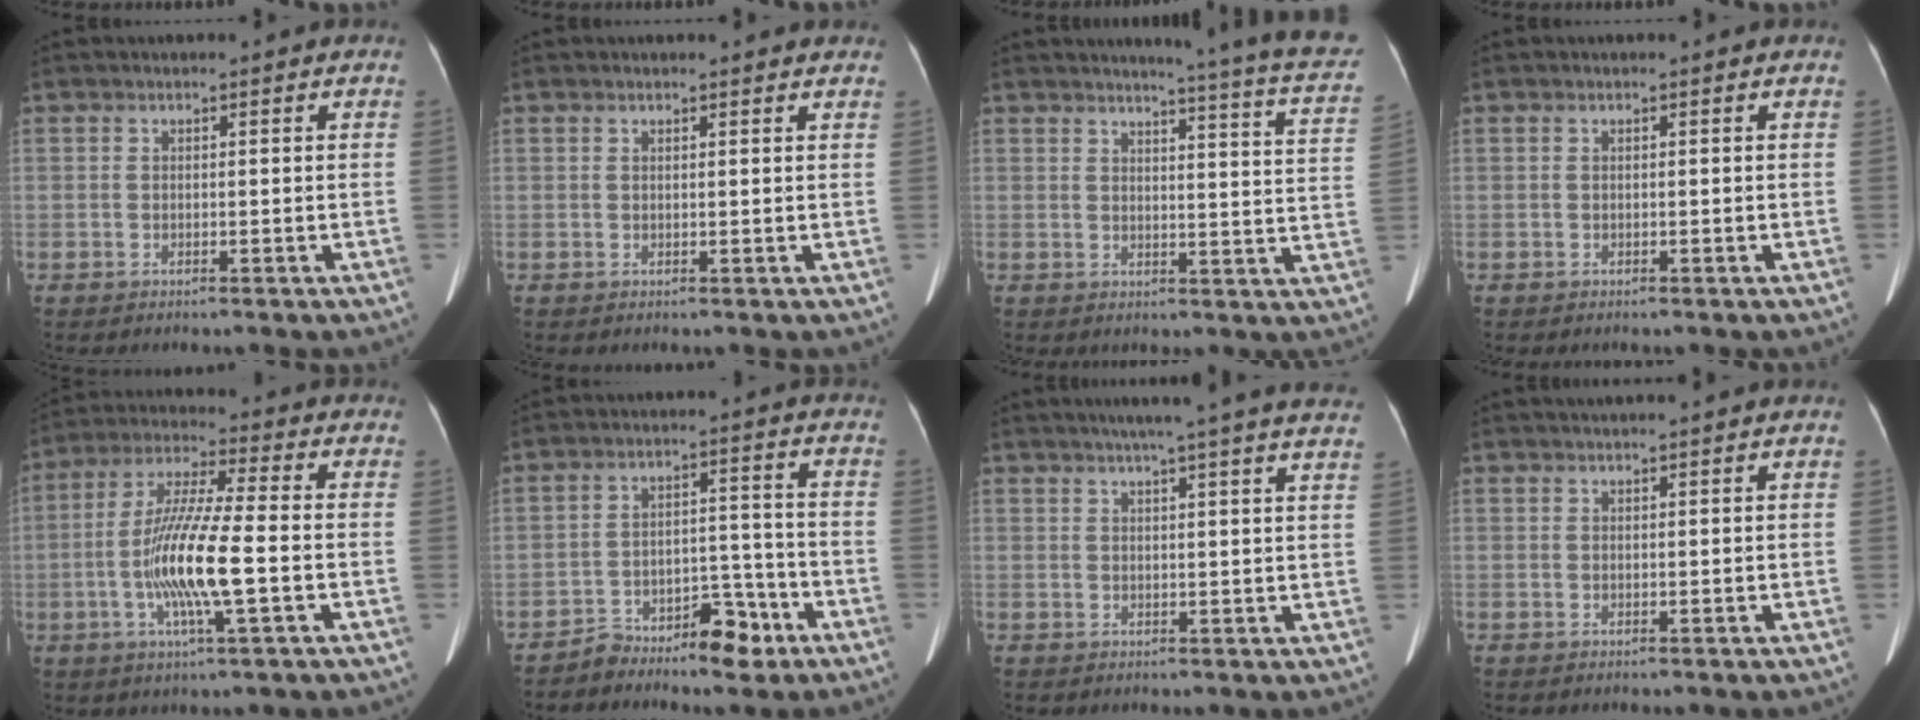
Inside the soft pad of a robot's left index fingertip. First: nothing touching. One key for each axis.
{"total": 2.7, "fx": 2.6, "fy": 0.3, "fz": 0.6, "tx": -0.009, "ty": -0.003, "tz": 0.019}
{"total": 16.2, "fx": 14.6, "fy": -0.5, "fz": 7.0, "tx": -0.086, "ty": -0.082, "tz": 0.143}
{"total": 0.0}
{"total": 13.2, "fx": -2.6, "fy": 1.1, "fz": 12.9, "tx": -0.255, "ty": -0.003, "tz": -0.051}
{"total": 6.6, "fx": -5.4, "fy": 2.7, "fz": 2.6, "tx": -0.027, "ty": 0.012, "tz": -0.086}
{"total": 16.9, "fx": 14.3, "fy": -0.6, "fz": 8.9, "tx": -0.132, "ty": 0.003, "tz": 0.167}
{"total": 3.6, "fx": 3.2, "fy": -0.6, "fz": 1.6, "tx": -0.017, "ty": 0.025, "tz": 0.043}